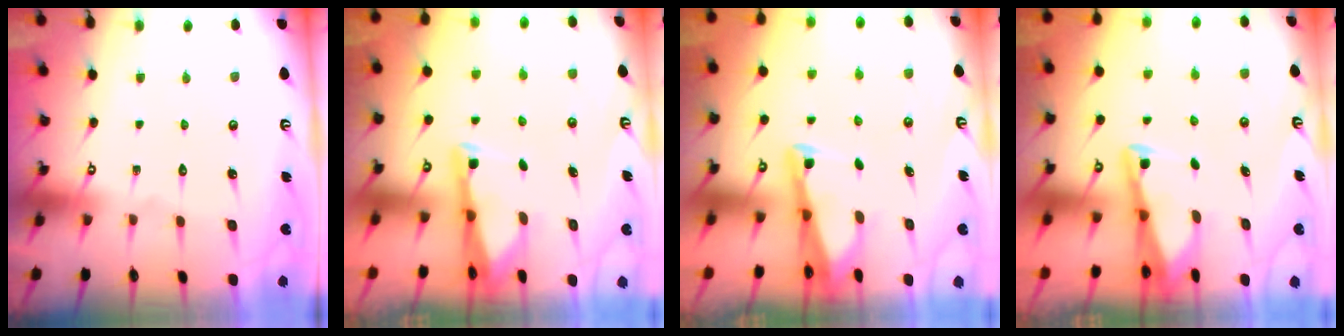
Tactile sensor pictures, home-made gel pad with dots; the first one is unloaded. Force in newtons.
{"total": 2.5, "press": 2.5, "slide": 0.3}
{"total": 2.6, "press": 2.6, "slide": 0.2}
{"total": 3.0, "press": 3.0, "slide": 0.3}